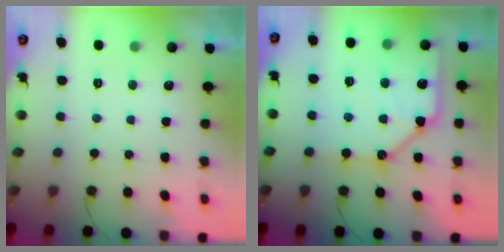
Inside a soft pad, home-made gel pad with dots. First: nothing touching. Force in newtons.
{"total": 14.5, "press": 14.4, "slide": 1.6}